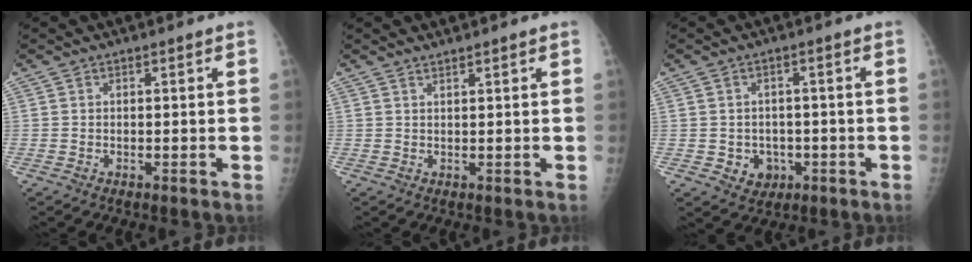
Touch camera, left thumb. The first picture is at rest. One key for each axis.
{"total": 1.0, "fx": 0.9, "fy": -0.1, "fz": 0.4, "tx": -0.004, "ty": -0.007, "tz": 0.019}
{"total": 4.7, "fx": -1.5, "fy": 4.1, "fz": 1.7, "tx": 0.001, "ty": 0.009, "tz": -0.013}